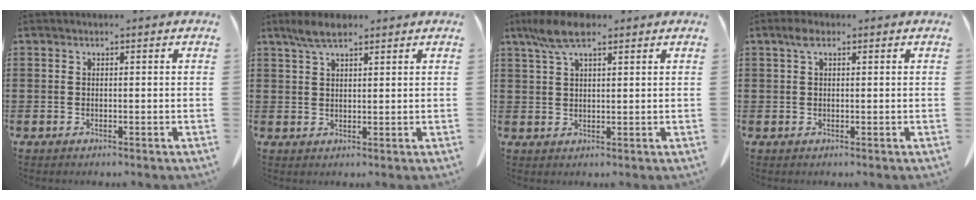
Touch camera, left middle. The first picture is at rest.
{"total": 4.1, "force": [2.9, 1.1, 2.7], "torque": [-0.060, 0.003, 0.055]}
{"total": 6.4, "force": [3.8, 1.7, 4.9], "torque": [-0.109, 0.001, 0.067]}
{"total": 2.0, "force": [0.8, 0.9, 1.5], "torque": [-0.035, 0.006, 0.015]}